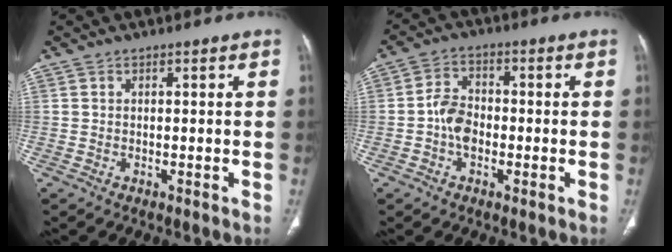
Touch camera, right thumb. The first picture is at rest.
{"total": 5.8, "force": [-1.2, 4.1, 3.9], "torque": [-0.059, 0.018, -0.031]}